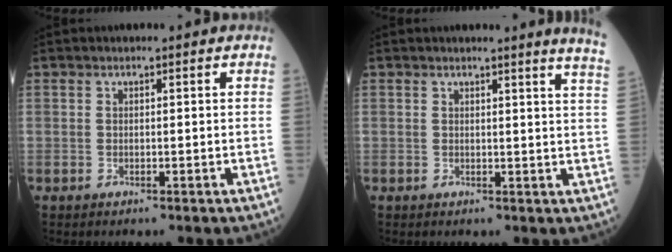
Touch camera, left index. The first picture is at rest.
{"total": 6.2, "force": [5.6, -1.3, 2.3], "torque": [-0.020, -0.044, 0.036]}